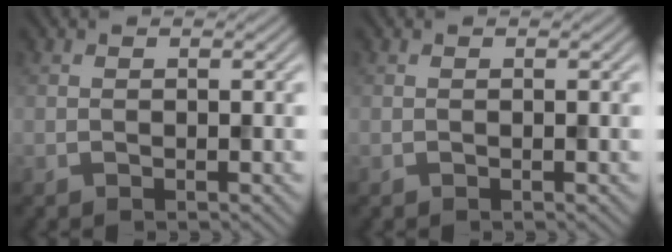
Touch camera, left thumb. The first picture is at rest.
{"total": 0.0}